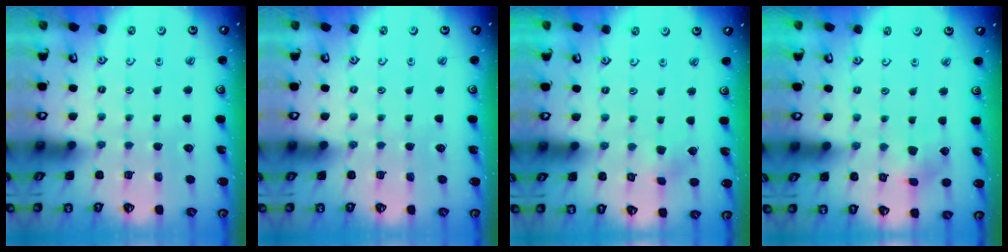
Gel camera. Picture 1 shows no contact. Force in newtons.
{"total": 0.0}
{"total": 2.2, "press": 2.2, "slide": 0.1}
{"total": 4.1, "press": 4.1, "slide": 0.5}